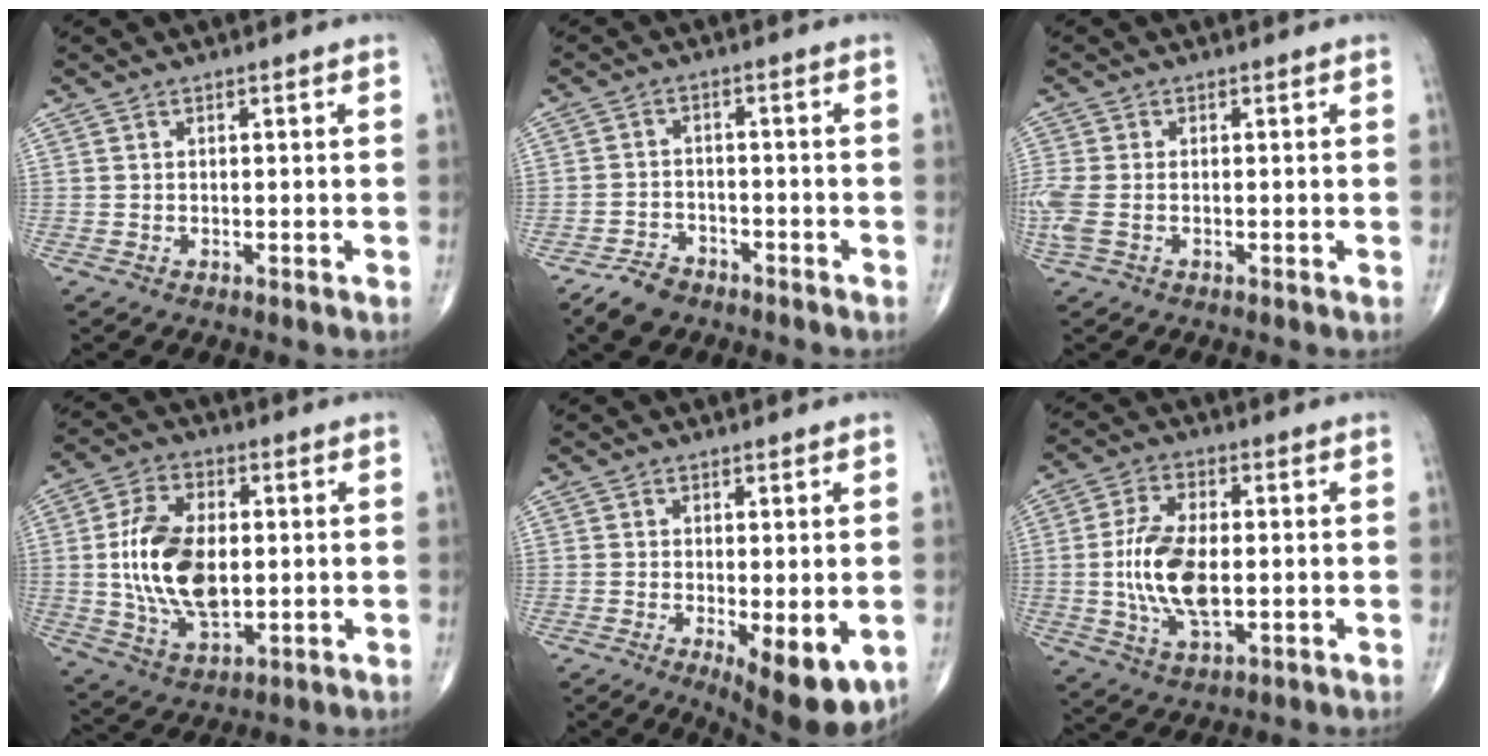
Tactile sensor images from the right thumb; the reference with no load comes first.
{"total": 5.3, "force": [-4.1, 2.9, 1.7], "torque": [-0.028, 0.014, -0.075]}
{"total": 5.4, "force": [-1.0, 3.2, 4.3], "torque": [-0.134, 0.001, -0.018]}
{"total": 15.1, "force": [0.4, 8.5, 12.5], "torque": [-0.227, -0.004, 0.011]}
{"total": 10.0, "force": [-3.0, 3.6, 8.9], "torque": [-0.117, -0.022, -0.035]}
{"total": 12.0, "force": [-0.7, 5.8, 10.4], "torque": [-0.207, -0.003, -0.011]}